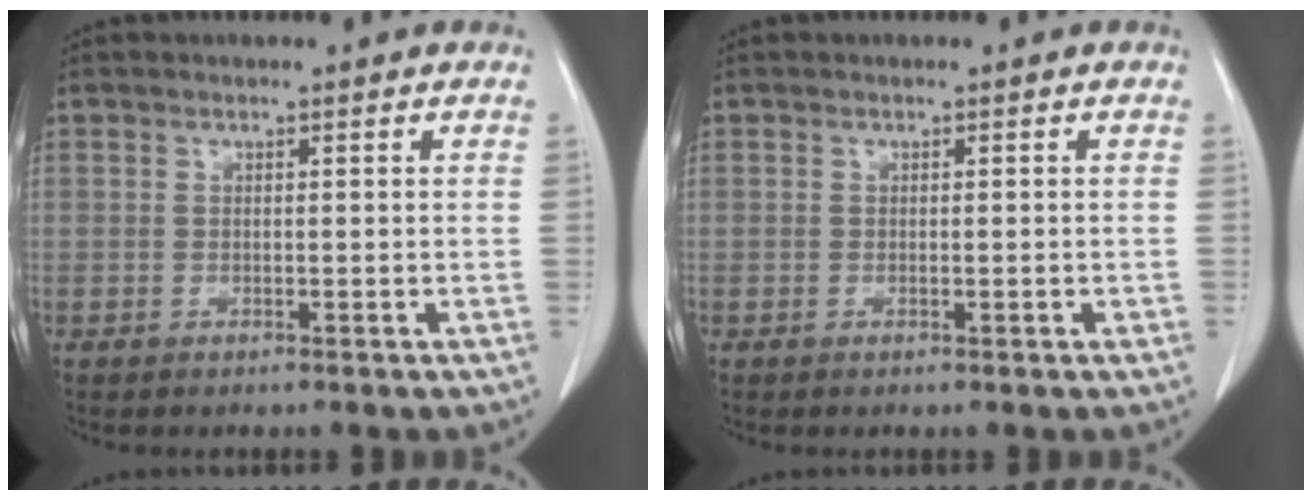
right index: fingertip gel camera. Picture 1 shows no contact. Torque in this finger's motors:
{"motor_torque": [-0.05, 0.02, -0.01, -0.01]}